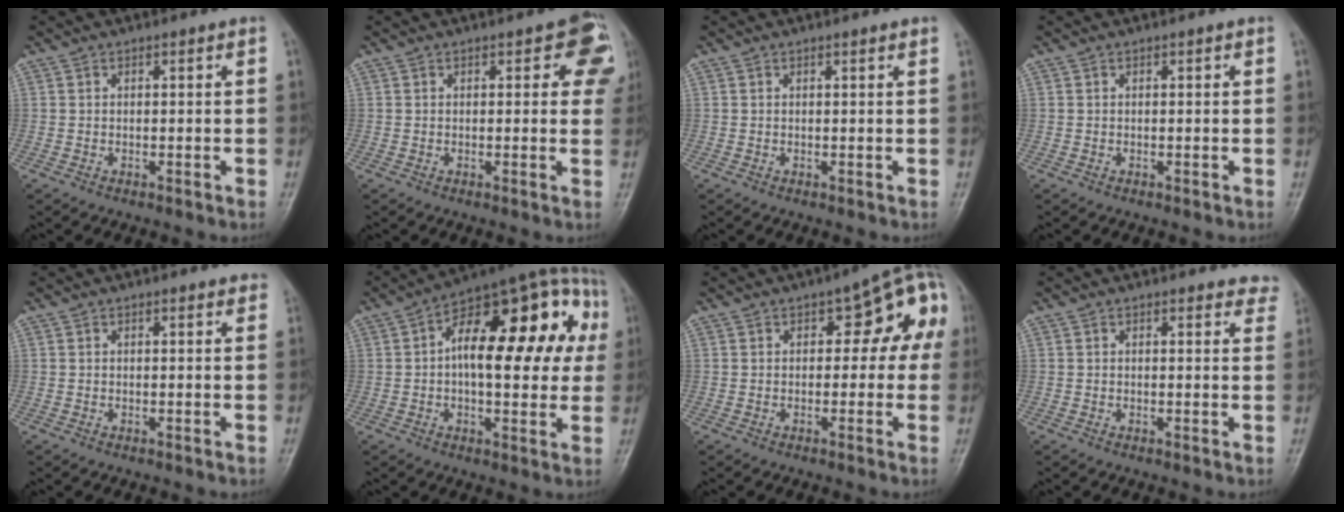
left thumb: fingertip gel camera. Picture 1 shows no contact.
{"total": 7.5, "force": [2.8, 3.8, 5.9], "torque": [-0.017, -0.001, 0.019]}
{"total": 0.9, "force": [0.7, -0.1, 0.5], "torque": [-0.011, 0.001, 0.011]}
{"total": 0.0}
{"total": 1.4, "force": [1.1, 0.5, 0.7], "torque": [-0.003, 0.000, 0.010]}
{"total": 24.8, "force": [3.5, 11.4, 21.8], "torque": [-0.279, 0.042, 0.038]}
{"total": 10.6, "force": [2.0, 5.4, 8.9], "torque": [-0.061, 0.028, 0.012]}
{"total": 4.4, "force": [4.1, 1.6, 0.7], "torque": [0.026, -0.017, 0.023]}